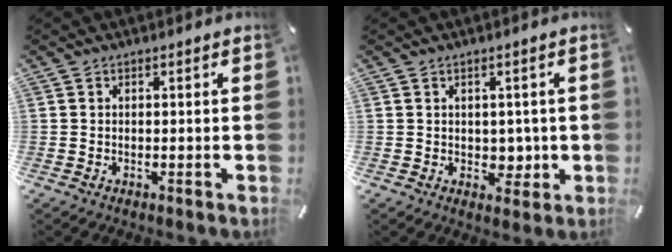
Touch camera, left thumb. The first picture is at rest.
{"total": 3.8, "force": [0.3, 3.4, 1.7], "torque": [-0.003, -0.005, 0.001]}